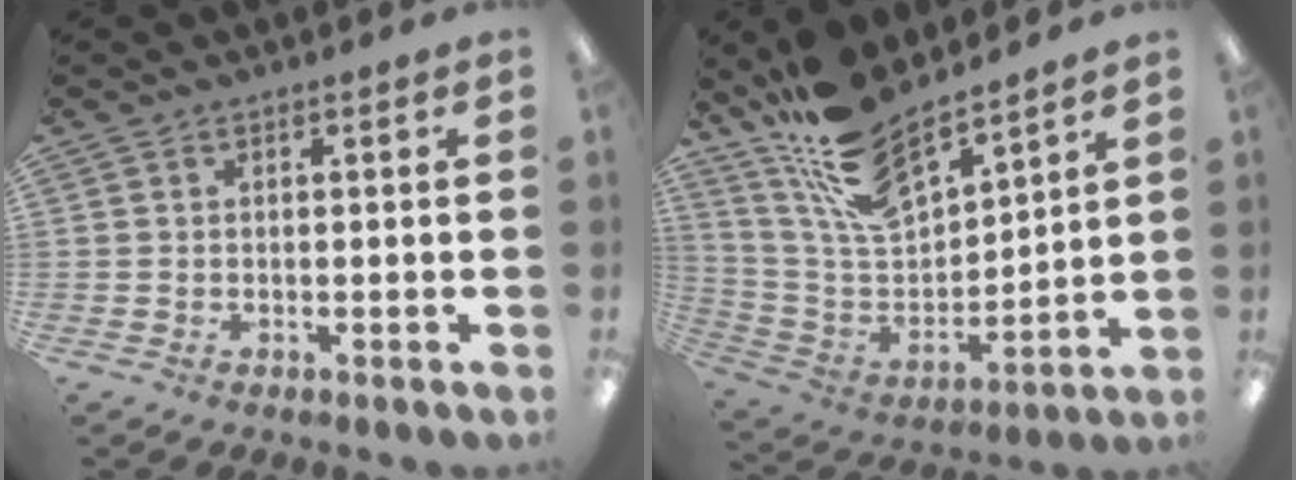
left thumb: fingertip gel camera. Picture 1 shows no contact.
{"total": 17.8, "force": [14.7, 6.2, 7.9], "torque": [-0.180, -0.086, 0.269]}